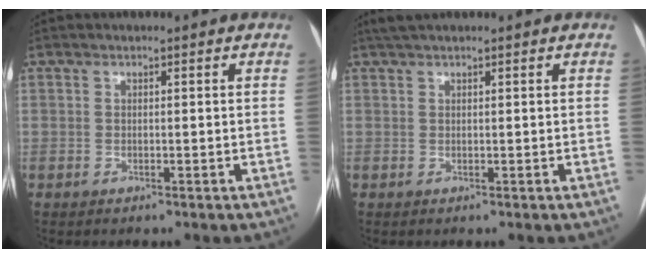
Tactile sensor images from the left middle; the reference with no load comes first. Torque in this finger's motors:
{"motor_torque": [0.19, -0.12, -0.03, 0.00]}